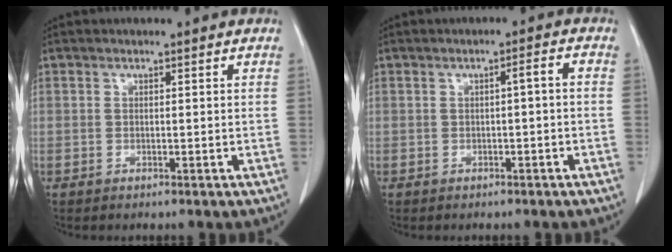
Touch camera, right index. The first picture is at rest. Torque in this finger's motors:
{"motor_torque": [0.38, -0.25, 0.14, 0.04]}